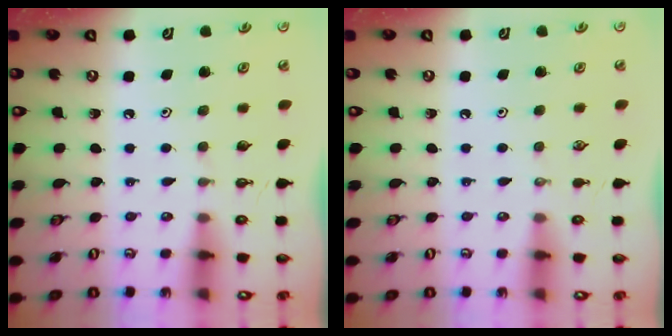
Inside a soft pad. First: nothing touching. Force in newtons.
{"total": 0.0}